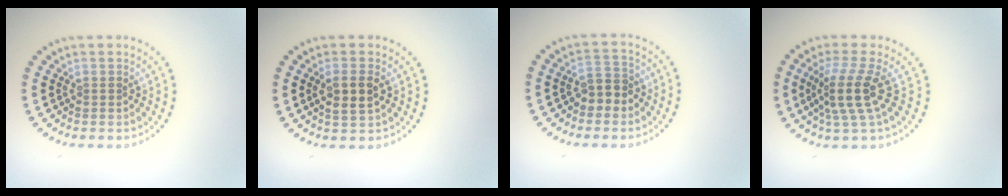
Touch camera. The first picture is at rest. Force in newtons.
{"total": 2.6, "press": 2.5, "slide": 0.9}
{"total": 2.6, "press": 2.4, "slide": 0.8}
{"total": 3.8, "press": 2.8, "slide": 2.6}